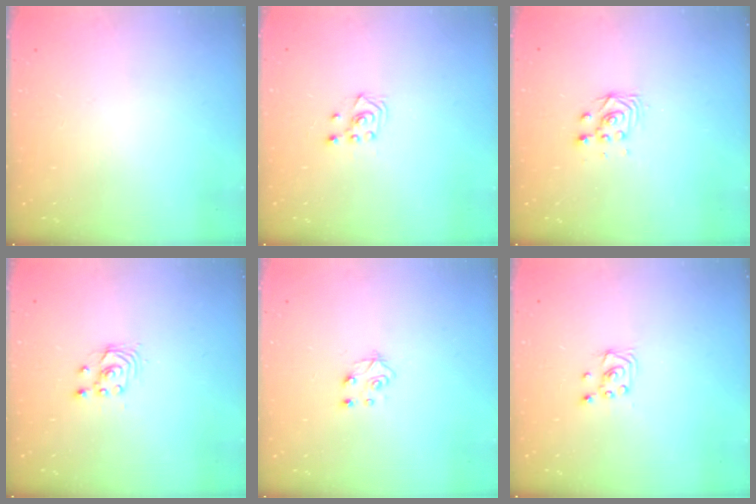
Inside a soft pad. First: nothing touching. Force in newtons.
{"total": 3.7, "press": 3.6, "slide": 0.8}
{"total": 2.8, "press": 2.5, "slide": 1.3}
{"total": 2.5, "press": 2.5, "slide": 0.2}
{"total": 5.6, "press": 5.6, "slide": 0.5}
{"total": 2.0, "press": 2.0, "slide": 0.2}